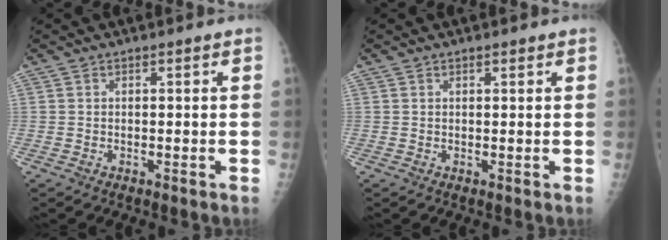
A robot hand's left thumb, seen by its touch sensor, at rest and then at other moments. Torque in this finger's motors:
{"motor_torque": [-0.27, -0.11, 0.02, -0.02, 0.03]}